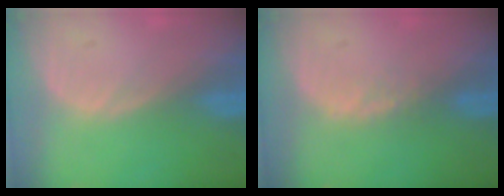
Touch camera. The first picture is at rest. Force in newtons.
{"total": 1.0, "press": 1.0, "slide": 0.2}